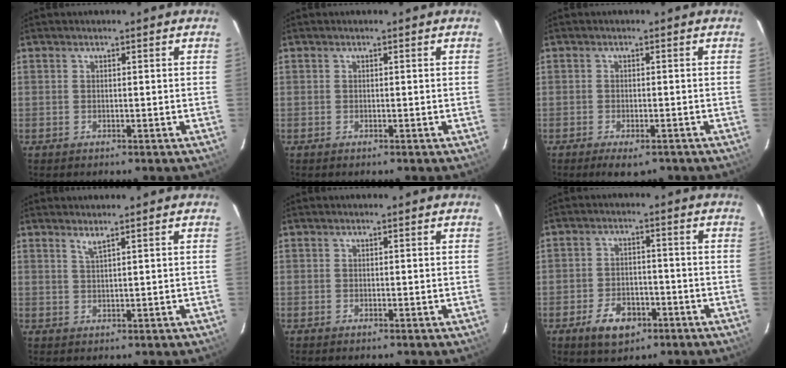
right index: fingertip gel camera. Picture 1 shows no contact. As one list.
[{"total": 0.0}, {"total": 4.6, "force": [-3.3, 1.6, 2.7], "torque": [-0.052, -0.013, -0.050]}, {"total": 1.5, "force": [1.2, -0.3, 0.9], "torque": [-0.018, -0.002, 0.020]}, {"total": 0.0}, {"total": 7.6, "force": [-4.3, 4.6, 4.3], "torque": [-0.094, 0.004, -0.062]}]